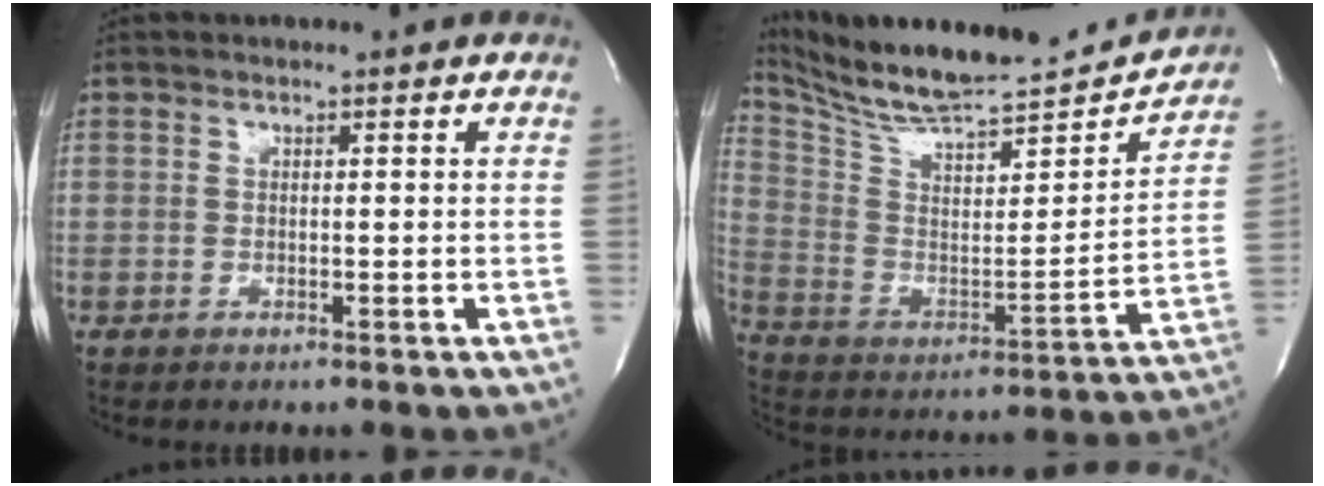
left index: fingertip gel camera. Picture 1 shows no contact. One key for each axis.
{"total": 24.1, "fx": 22.6, "fy": 2.6, "fz": 8.2, "tx": -0.153, "ty": -0.040, "tz": 0.346}